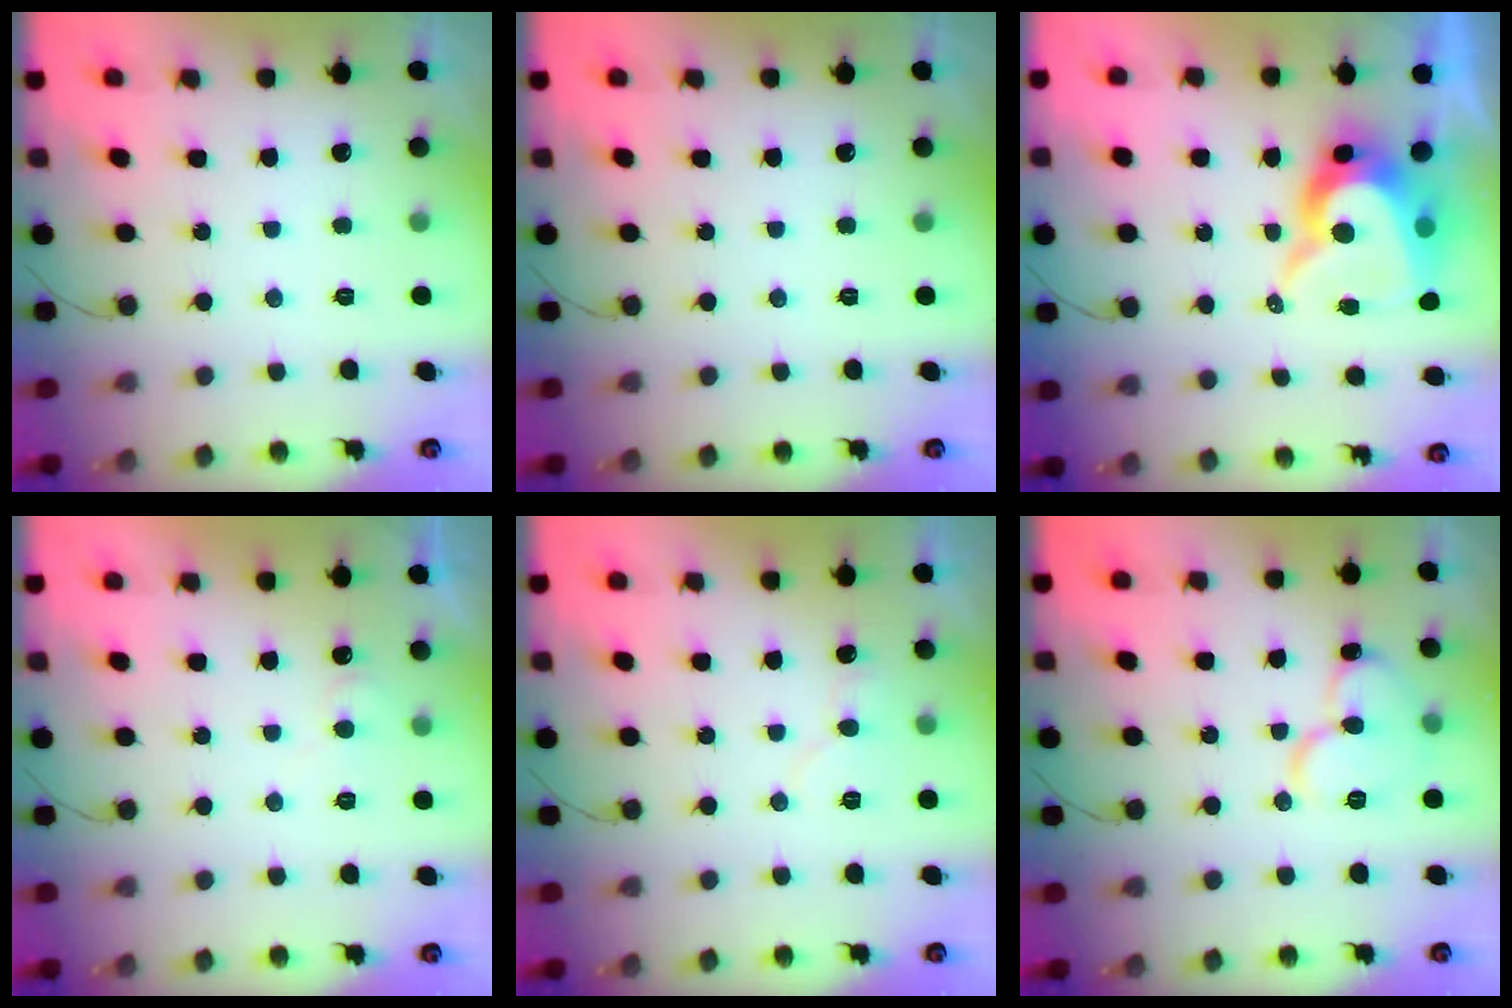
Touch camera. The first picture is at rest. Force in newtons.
{"total": 0.0}
{"total": 12.3, "press": 12.2, "slide": 1.0}
{"total": 5.0, "press": 4.9, "slide": 0.6}
{"total": 5.6, "press": 5.6, "slide": 0.2}
{"total": 10.9, "press": 10.8, "slide": 1.3}